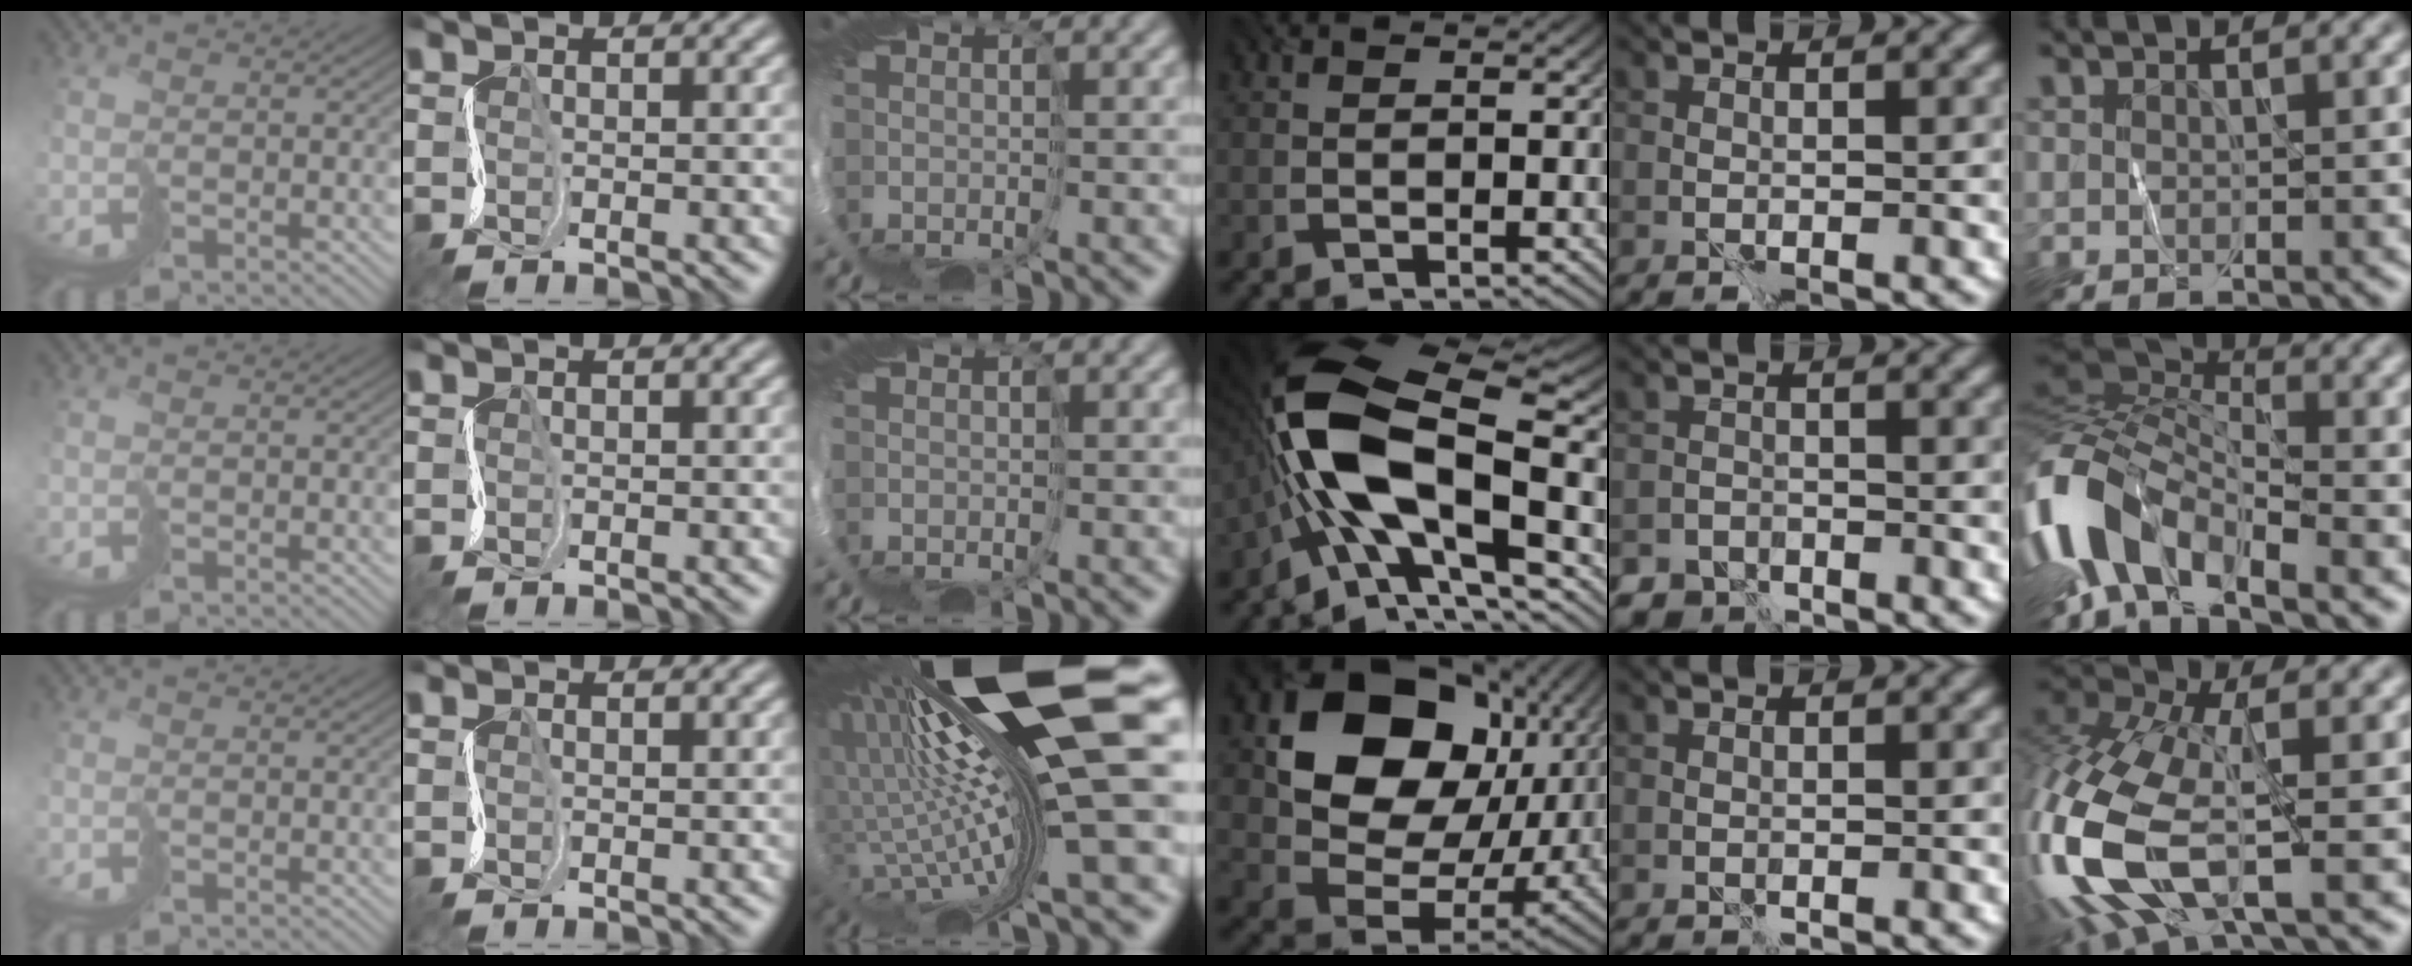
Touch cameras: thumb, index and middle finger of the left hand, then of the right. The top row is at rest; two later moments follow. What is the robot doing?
{"motion": "cut", "object": "tissue"}